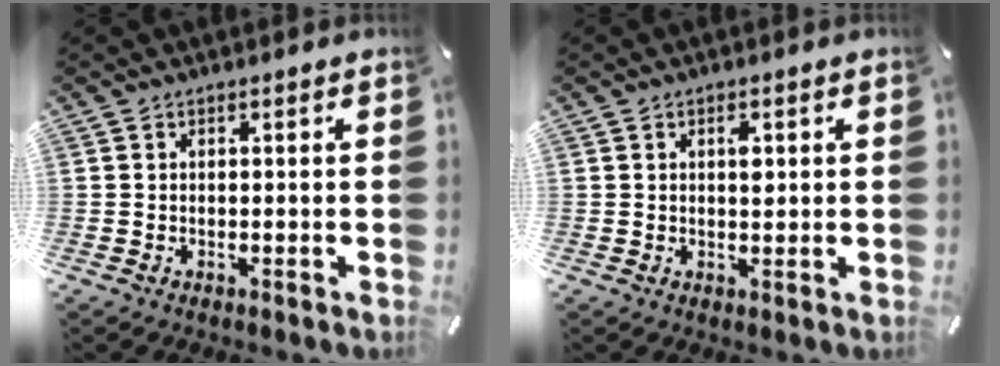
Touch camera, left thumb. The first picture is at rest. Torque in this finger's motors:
{"motor_torque": [0.66, 0.84, 0.38, -0.44, 0.06]}